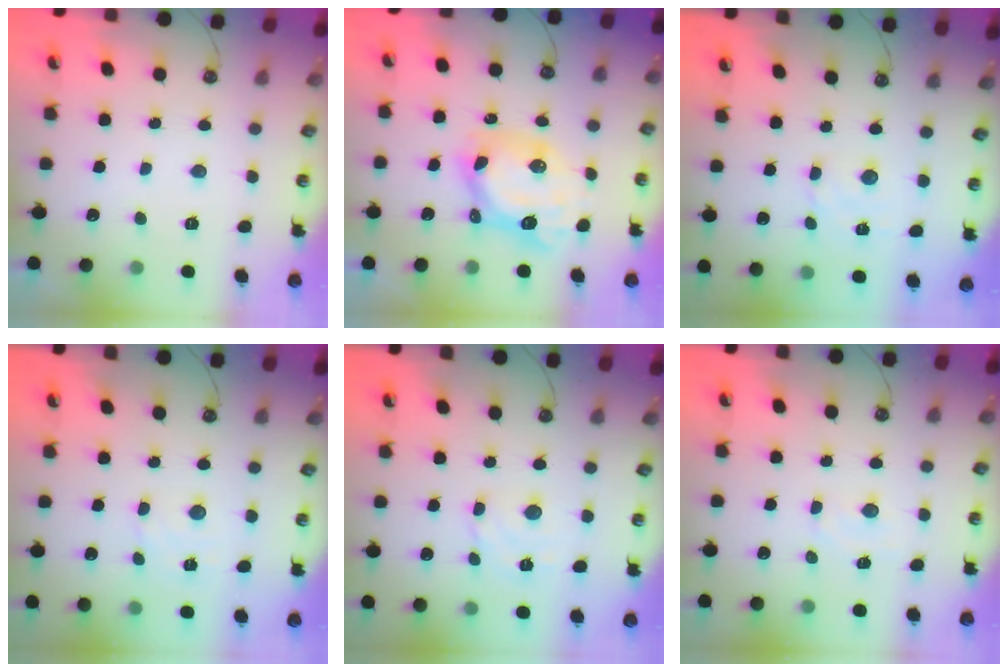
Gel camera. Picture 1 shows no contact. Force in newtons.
{"total": 9.9, "press": 9.8, "slide": 1.0}
{"total": 2.1, "press": 2.0, "slide": 0.6}
{"total": 2.5, "press": 2.5, "slide": 0.4}
{"total": 6.4, "press": 6.4, "slide": 0.6}
{"total": 4.6, "press": 4.6, "slide": 0.5}